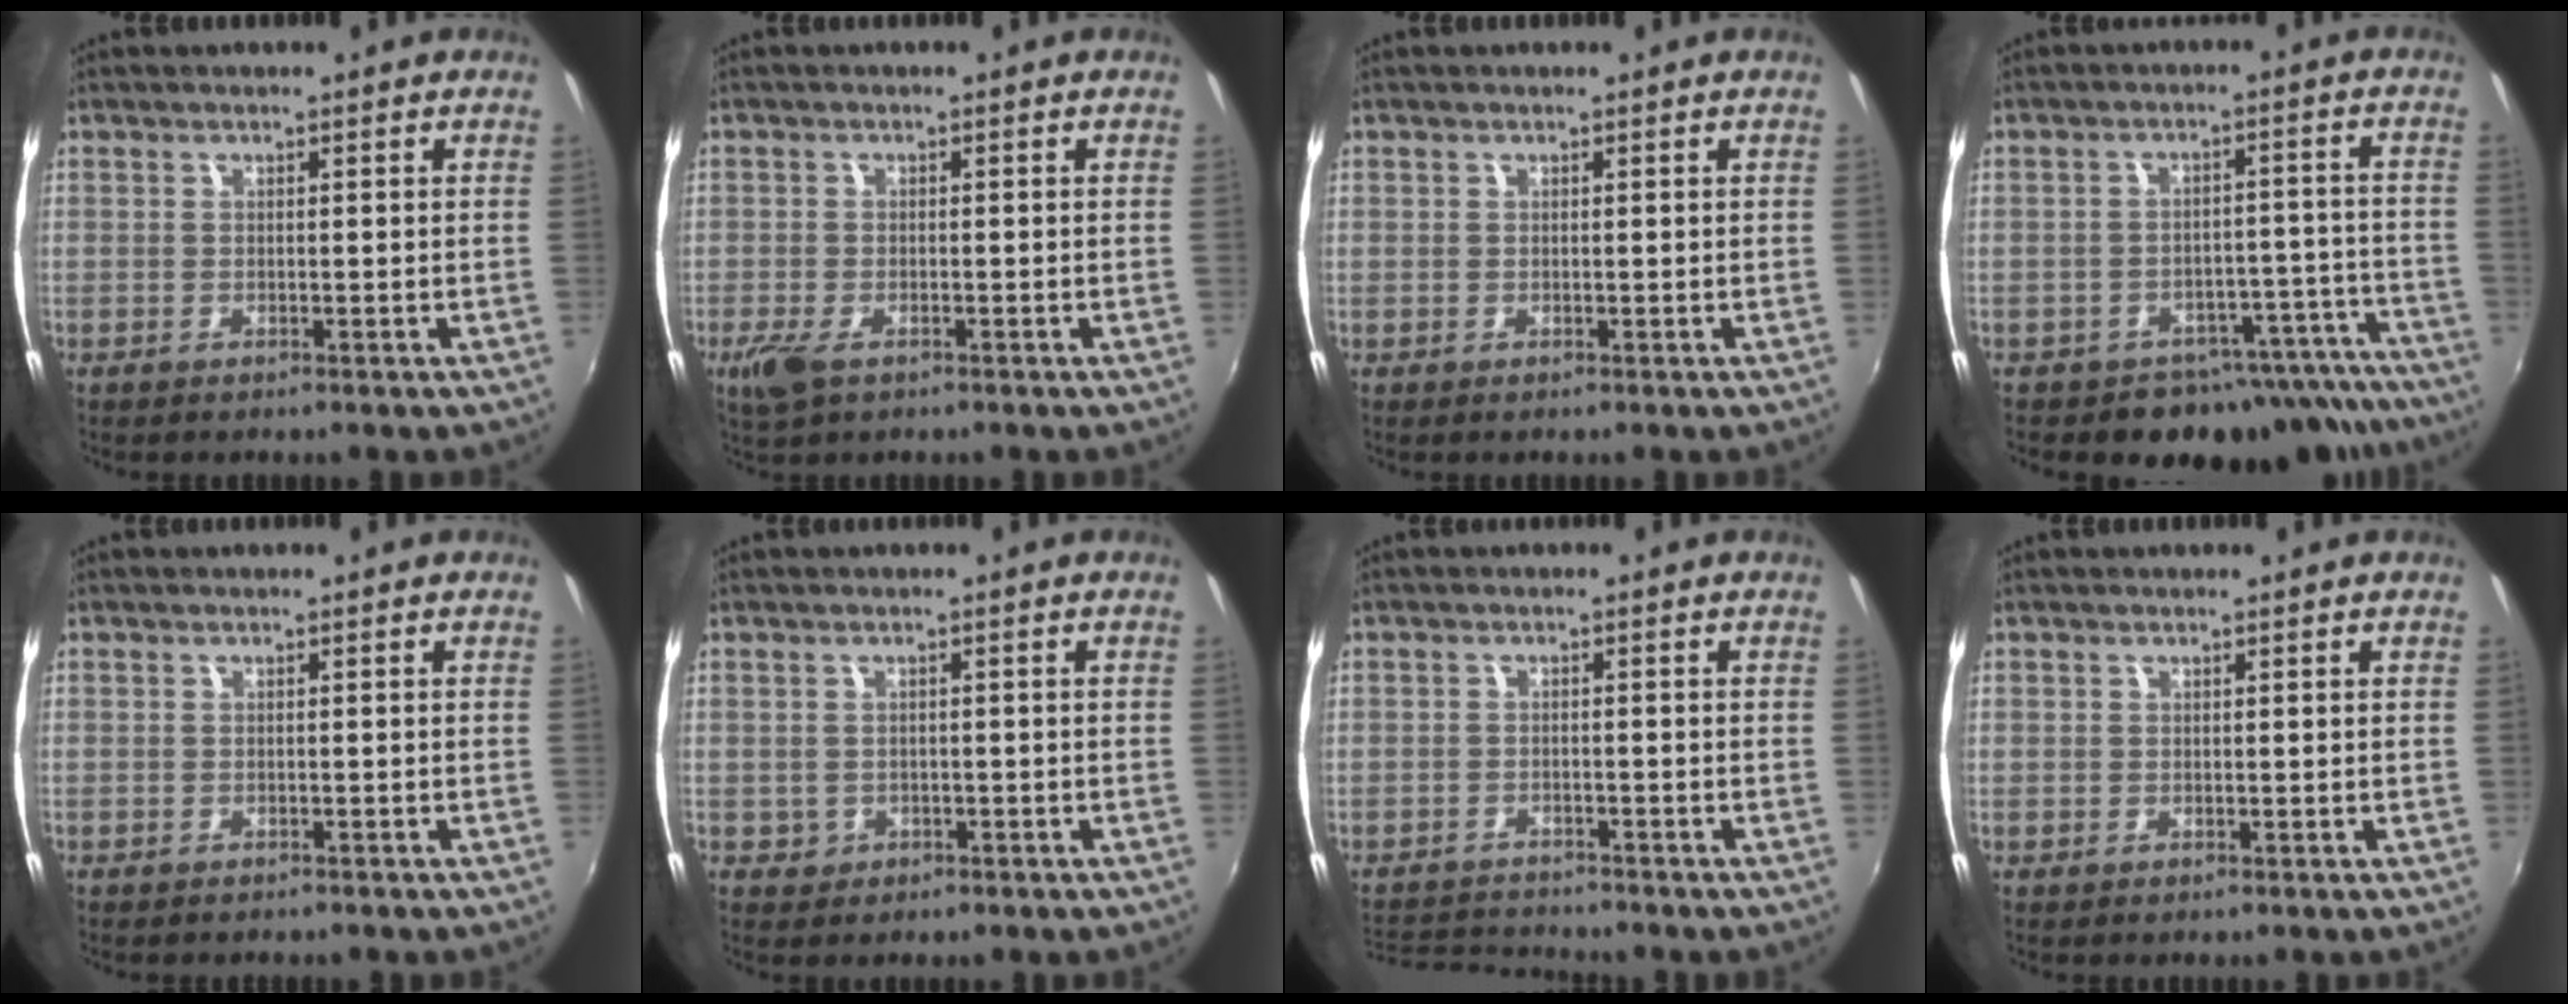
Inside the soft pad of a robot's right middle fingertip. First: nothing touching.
{"total": 4.1, "force": [-2.3, 1.9, 2.8], "torque": [-0.065, -0.012, -0.043]}
{"total": 0.6, "force": [0.0, 0.6, -0.1], "torque": [0.002, 0.003, 0.000]}
{"total": 13.8, "force": [-11.6, 6.9, 2.6], "torque": [-0.023, 0.053, -0.124]}
{"total": 0.7, "force": [-0.7, 0.3, 0.1], "torque": [-0.005, 0.001, -0.009]}
{"total": 2.2, "force": [-0.5, 2.1, 0.6], "torque": [-0.013, 0.001, -0.002]}
{"total": 5.8, "force": [-5.2, 2.4, 0.4], "torque": [-0.025, 0.019, -0.089]}
{"total": 0.7, "force": [0.0, 0.7, -0.1], "torque": [0.001, 0.003, 0.000]}